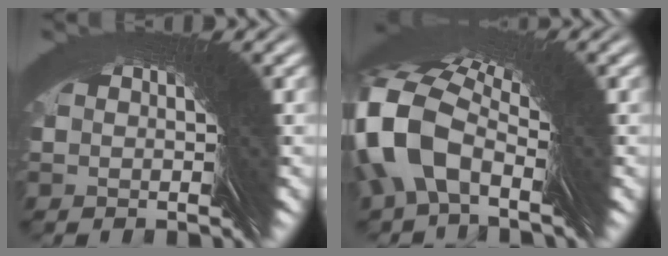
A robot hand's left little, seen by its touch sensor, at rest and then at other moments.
{"total": 5.9, "force": [3.1, 4.3, 2.5], "torque": [-0.064, 0.038, 0.026]}